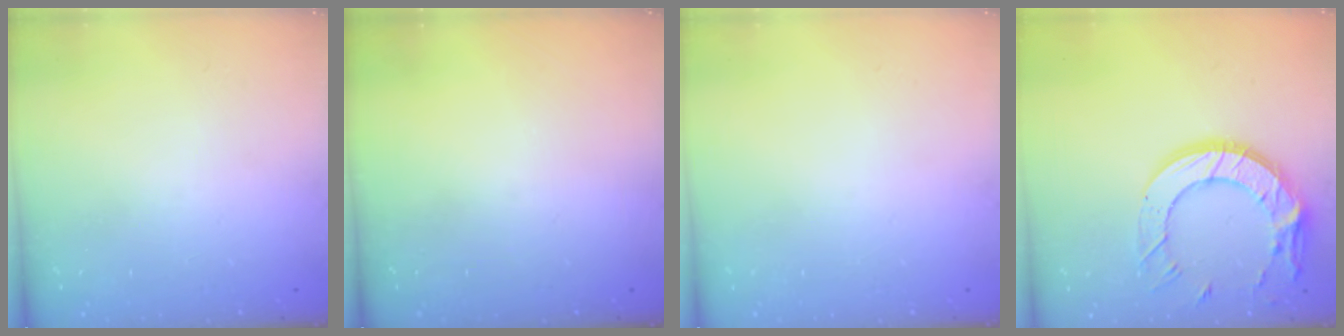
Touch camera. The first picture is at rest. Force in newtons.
{"total": 0.0}
{"total": 0.0}
{"total": 17.3, "press": 17.2, "slide": 1.3}